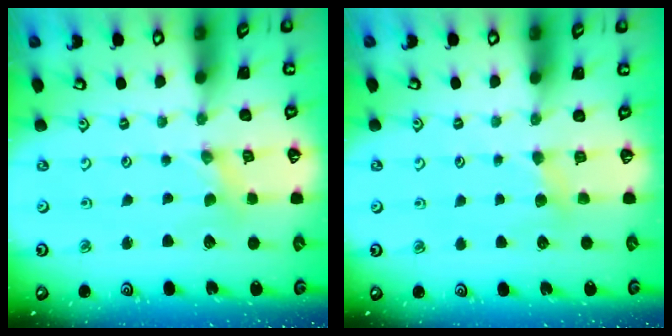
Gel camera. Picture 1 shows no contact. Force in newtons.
{"total": 3.8, "press": 3.7, "slide": 0.5}